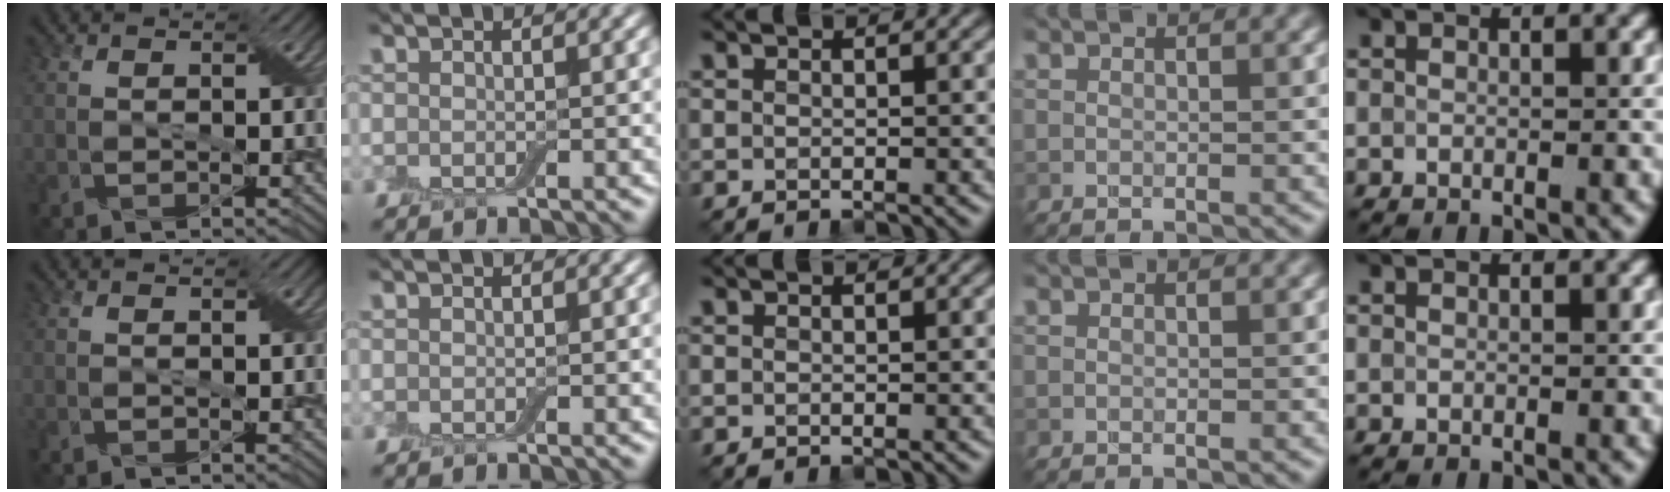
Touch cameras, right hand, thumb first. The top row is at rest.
{}